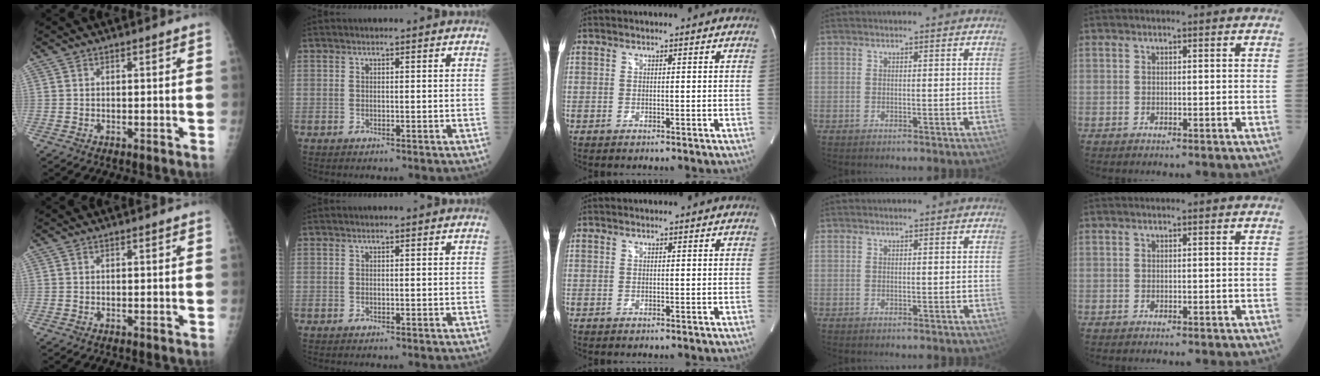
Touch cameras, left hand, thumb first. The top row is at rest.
{}